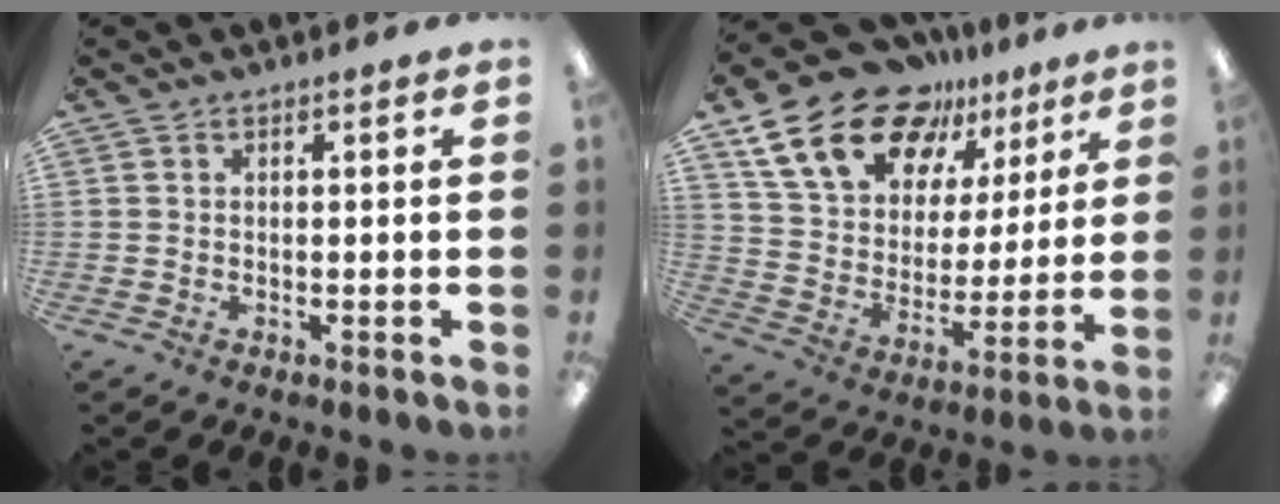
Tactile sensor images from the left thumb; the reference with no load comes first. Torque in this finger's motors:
{"motor_torque": [0.46, 0.52, 1.42, -1.35, 0.29]}